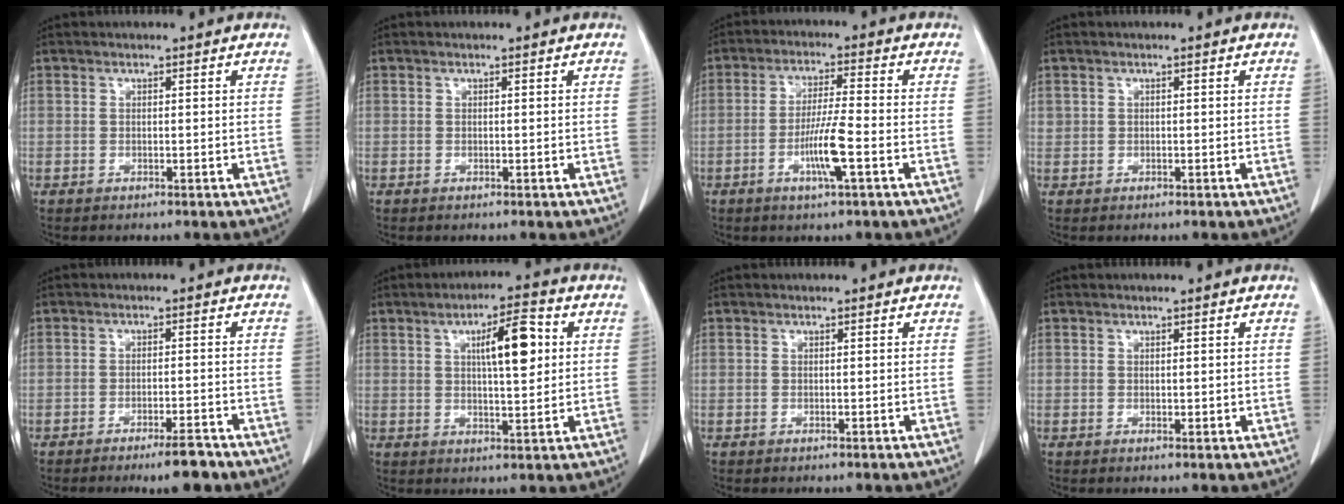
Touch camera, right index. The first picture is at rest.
{"total": 0.0}
{"total": 6.8, "force": [-2.4, -0.1, 6.4], "torque": [-0.121, -0.006, -0.044]}
{"total": 0.5, "force": [0.2, 0.5, 0.0], "torque": [0.009, 0.006, 0.003]}
{"total": 4.8, "force": [-3.7, 0.6, 3.0], "torque": [-0.042, -0.004, -0.055]}
{"total": 8.4, "force": [2.2, 1.9, 7.9], "torque": [-0.124, 0.010, 0.037]}
{"total": 0.0}
{"total": 0.7, "force": [0.3, 0.5, 0.4], "torque": [-0.001, -0.001, 0.008]}